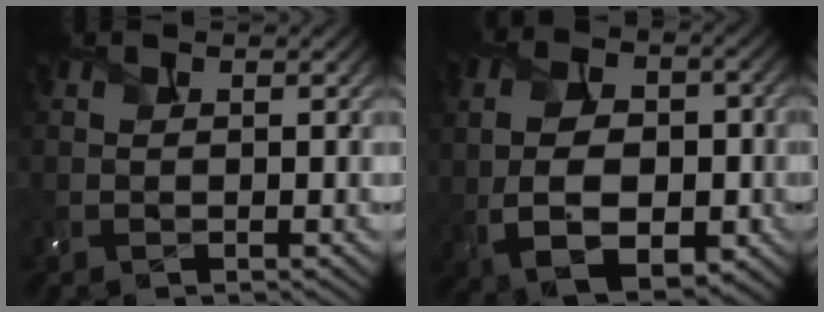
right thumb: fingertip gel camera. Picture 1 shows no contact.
{"total": 10.8, "force": [-1.0, 7.0, 8.2], "torque": [-0.158, -0.002, -0.017]}